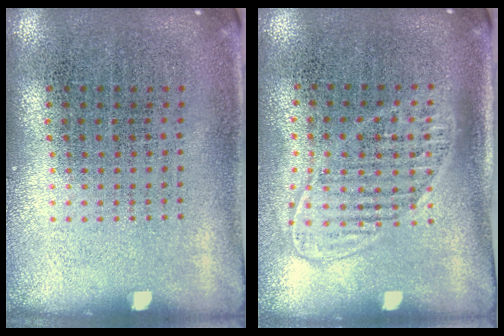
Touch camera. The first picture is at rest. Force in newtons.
{"total": 1.4, "press": 1.1, "slide": 0.7}